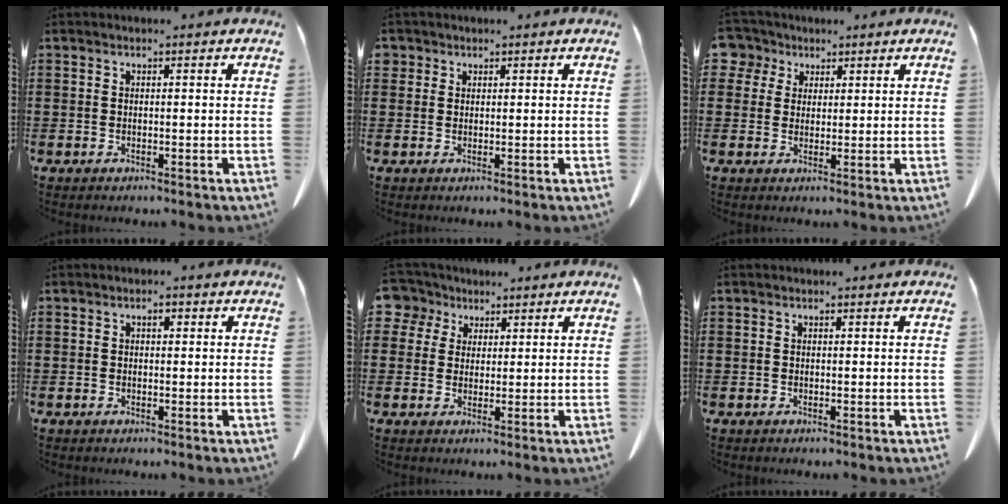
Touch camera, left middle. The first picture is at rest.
{"total": 1.3, "force": [1.0, 0.9, 0.1], "torque": [-0.007, 0.002, 0.020]}
{"total": 4.1, "force": [2.4, 3.3, 0.7], "torque": [-0.025, 0.010, 0.041]}
{"total": 1.2, "force": [0.3, 0.8, 0.9], "torque": [-0.020, 0.008, 0.003]}
{"total": 4.4, "force": [2.5, 3.6, 0.7], "torque": [-0.029, 0.010, 0.043]}
{"total": 0.0}